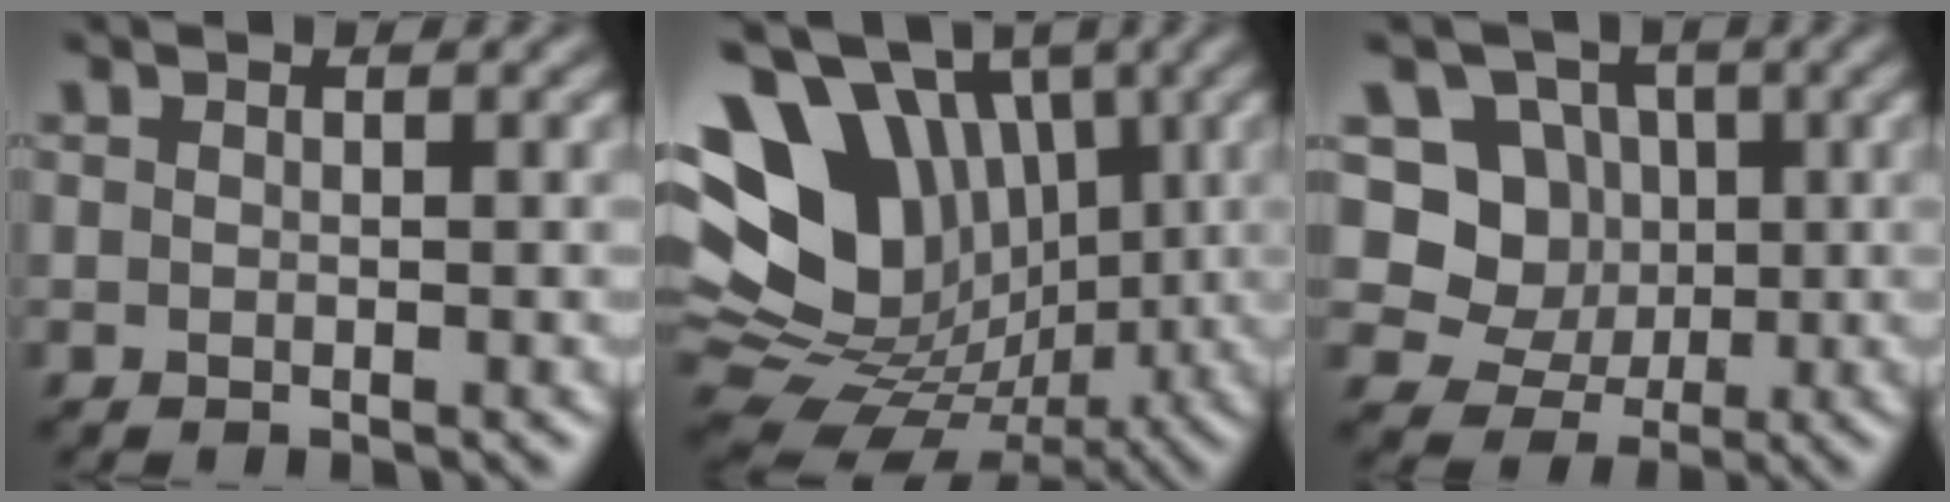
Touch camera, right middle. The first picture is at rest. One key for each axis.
{"total": 14.7, "fx": 2.9, "fy": 11.7, "fz": 8.5, "tx": -0.176, "ty": 0.016, "tz": 0.055}
{"total": 4.7, "fx": 0.8, "fy": 4.4, "fz": 1.2, "tx": -0.014, "ty": 0.000, "tz": 0.005}